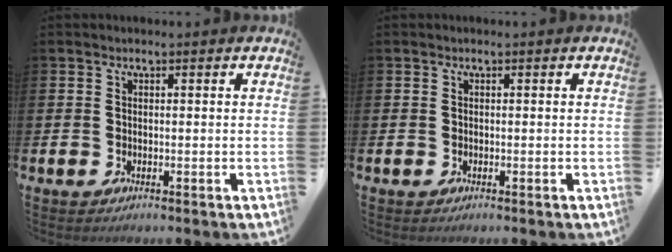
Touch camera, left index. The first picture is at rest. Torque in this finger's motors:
{"motor_torque": [-0.22, 0.05, -0.03, -0.01]}